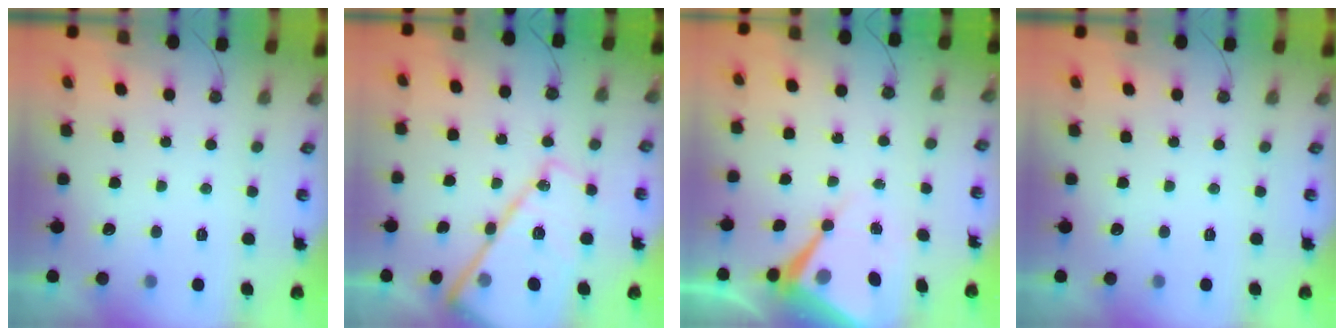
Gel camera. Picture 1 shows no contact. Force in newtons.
{"total": 20.9, "press": 20.8, "slide": 2.0}
{"total": 9.1, "press": 9.1, "slide": 0.3}
{"total": 0.0}